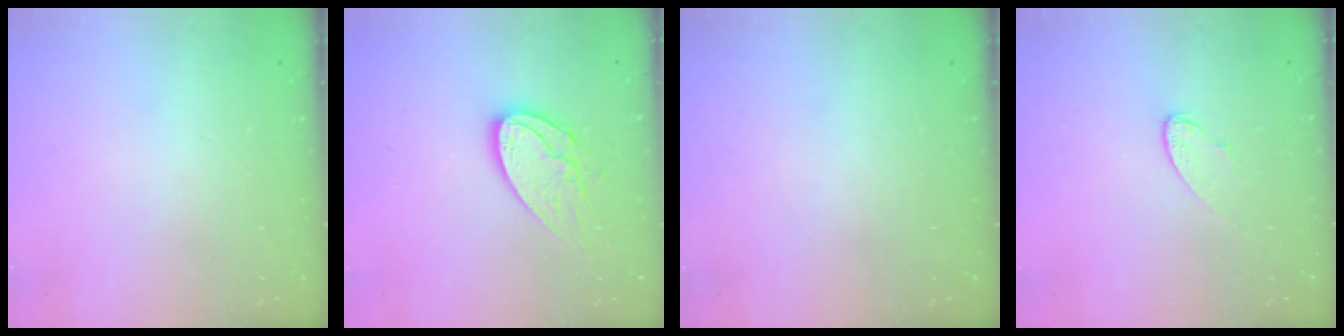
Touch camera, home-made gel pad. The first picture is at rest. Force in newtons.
{"total": 15.1, "press": 15.0, "slide": 1.3}
{"total": 0.0}
{"total": 6.3, "press": 6.3, "slide": 0.4}